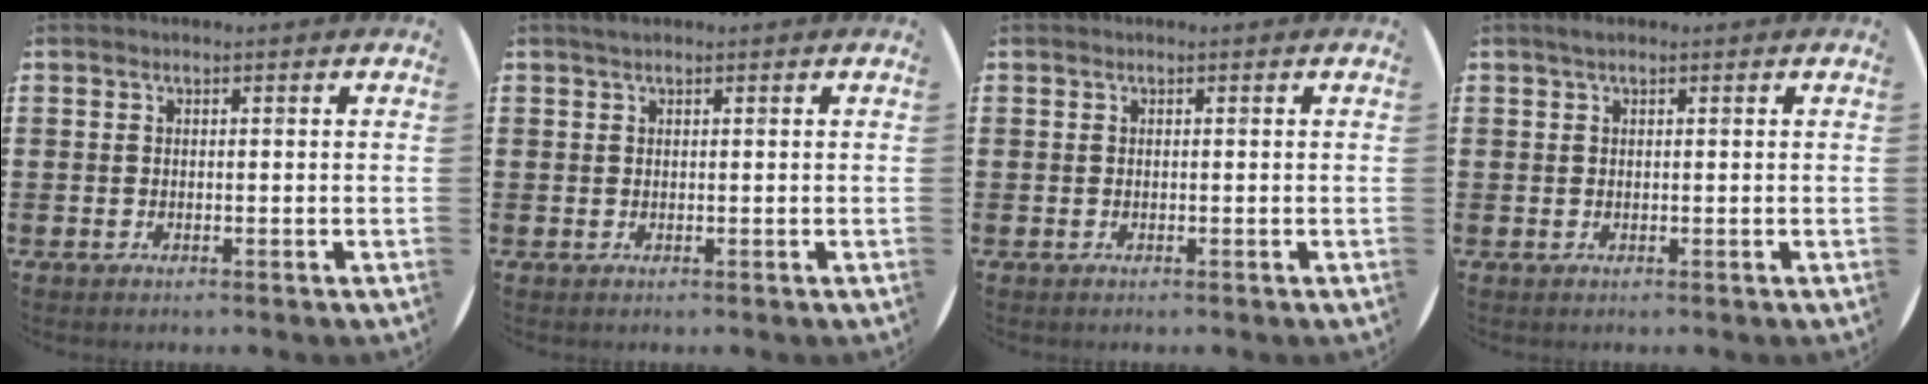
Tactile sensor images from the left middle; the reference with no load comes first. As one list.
[{"total": 0.7, "force": [0.6, 0.3, 0.3], "torque": [-0.006, 0.004, 0.011]}, {"total": 0.0}, {"total": 0.9, "force": [0.5, 0.5, 0.5], "torque": [-0.003, 0.002, 0.007]}]